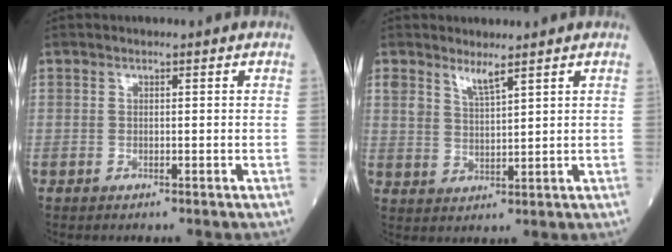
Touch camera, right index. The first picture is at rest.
{"total": 3.2, "force": [2.6, 0.4, 1.8], "torque": [-0.039, -0.007, 0.054]}